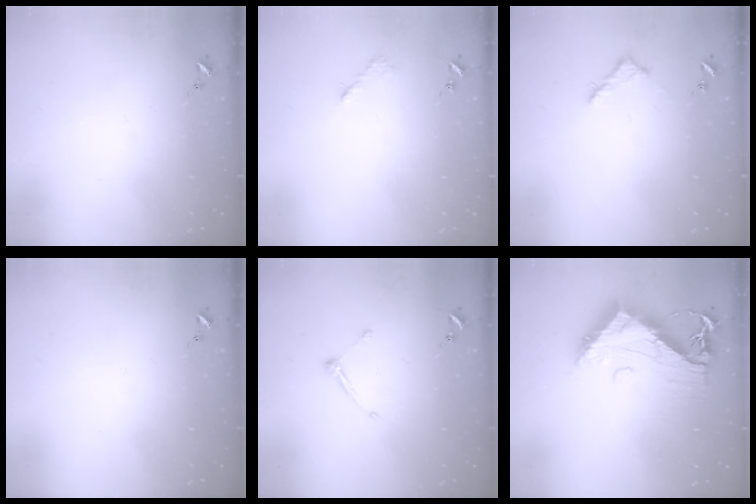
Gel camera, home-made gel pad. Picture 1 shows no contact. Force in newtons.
{"total": 2.6, "press": 2.6, "slide": 0.4}
{"total": 5.6, "press": 5.6, "slide": 0.6}
{"total": 0.0}
{"total": 5.9, "press": 5.9, "slide": 0.6}
{"total": 14.0, "press": 14.0, "slide": 1.3}